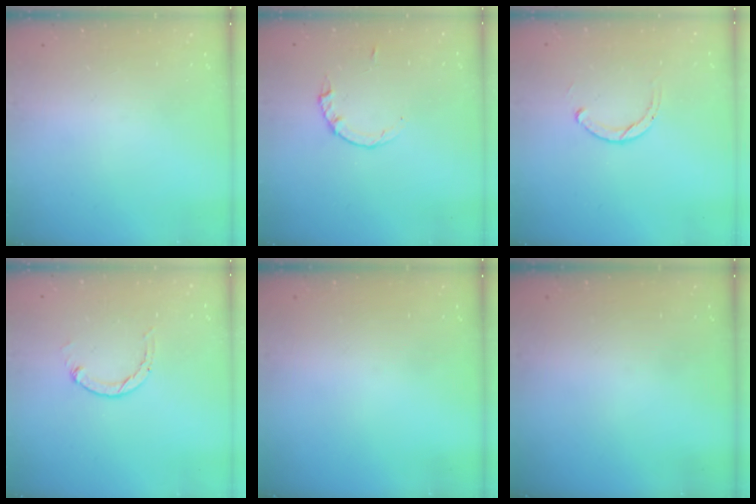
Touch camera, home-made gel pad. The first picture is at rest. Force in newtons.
{"total": 2.2, "press": 2.1, "slide": 0.3}
{"total": 1.8, "press": 1.8, "slide": 0.2}
{"total": 0.0}
{"total": 0.0}
{"total": 0.0}